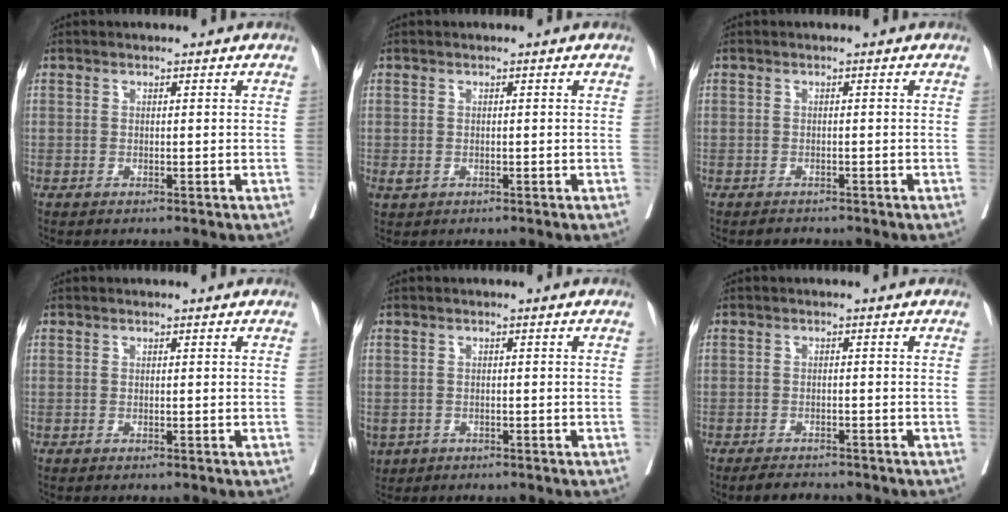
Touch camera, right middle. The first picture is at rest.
{"total": 1.1, "force": [-0.3, 0.9, 0.6], "torque": [-0.012, 0.001, 0.000]}
{"total": 1.3, "force": [-1.2, 0.4, 0.2], "torque": [-0.006, -0.001, -0.018]}
{"total": 0.0}
{"total": 4.9, "force": [-2.6, 3.7, 1.9], "torque": [-0.053, -0.004, -0.038]}
{"total": 3.7, "force": [-3.4, 0.9, 1.1], "torque": [-0.017, -0.005, -0.051]}